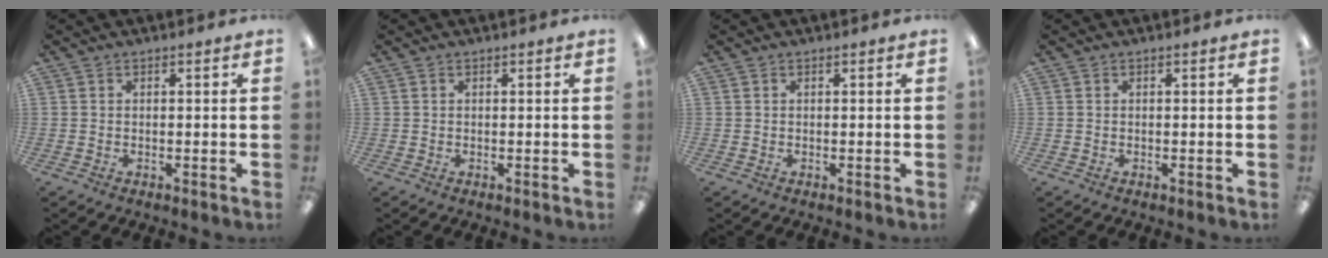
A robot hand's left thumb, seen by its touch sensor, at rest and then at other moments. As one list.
[{"total": 0.0}, {"total": 0.0}, {"total": 0.0}]